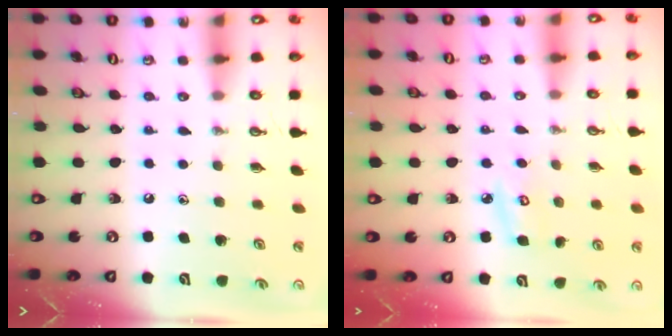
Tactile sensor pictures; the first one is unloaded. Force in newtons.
{"total": 4.8, "press": 4.8, "slide": 0.4}